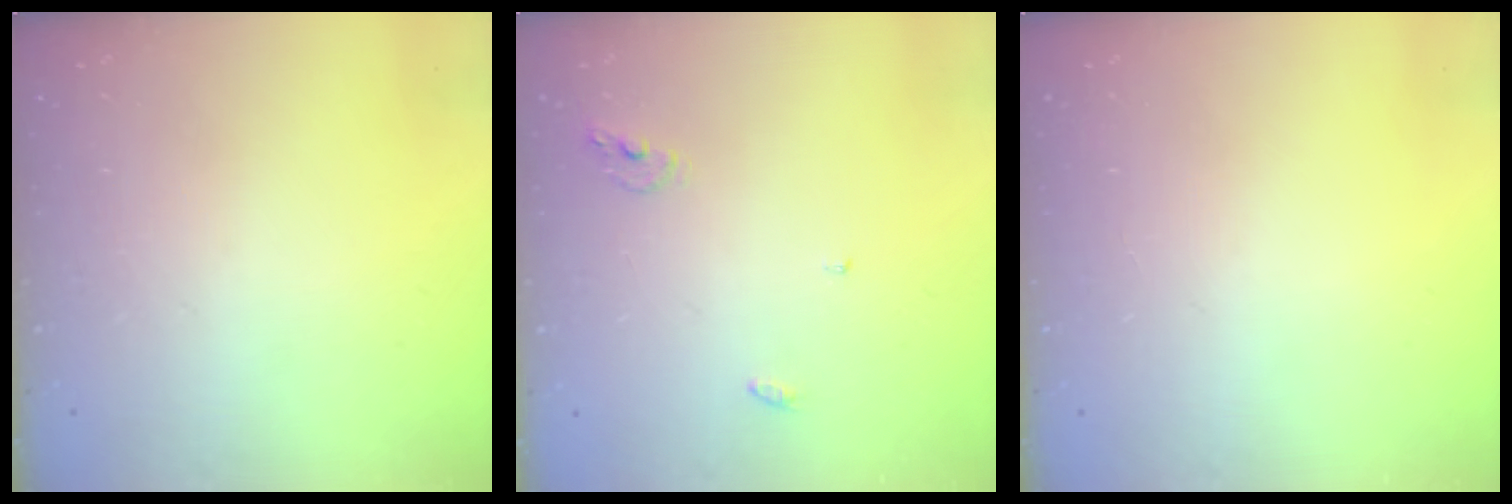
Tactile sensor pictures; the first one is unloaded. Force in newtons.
{"total": 5.2, "press": 5.2, "slide": 0.4}
{"total": 0.0}